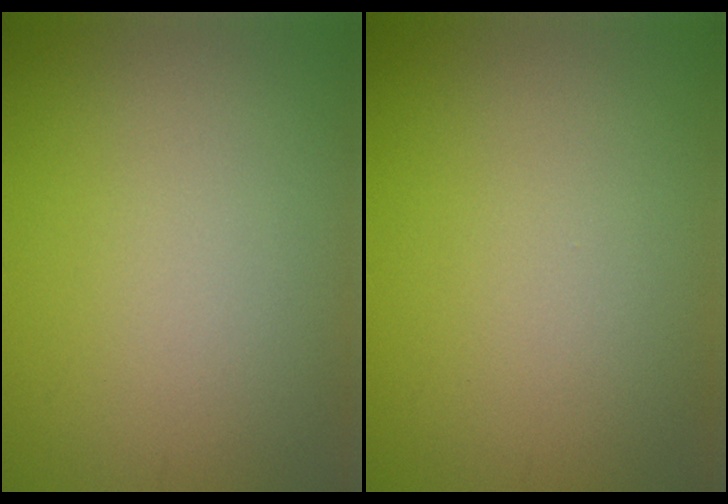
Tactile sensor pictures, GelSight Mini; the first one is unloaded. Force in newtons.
{"total": 0.0}